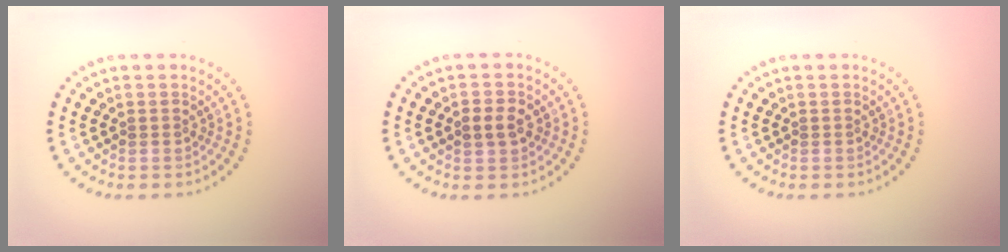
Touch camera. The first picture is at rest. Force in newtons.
{"total": 2.2, "press": 2.2, "slide": 0.2}
{"total": 0.0}